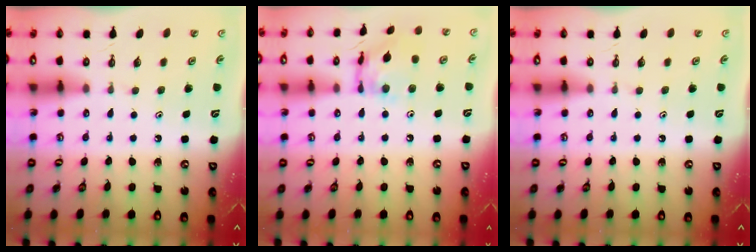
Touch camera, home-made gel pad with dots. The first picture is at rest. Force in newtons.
{"total": 11.4, "press": 11.4, "slide": 1.0}
{"total": 0.0}